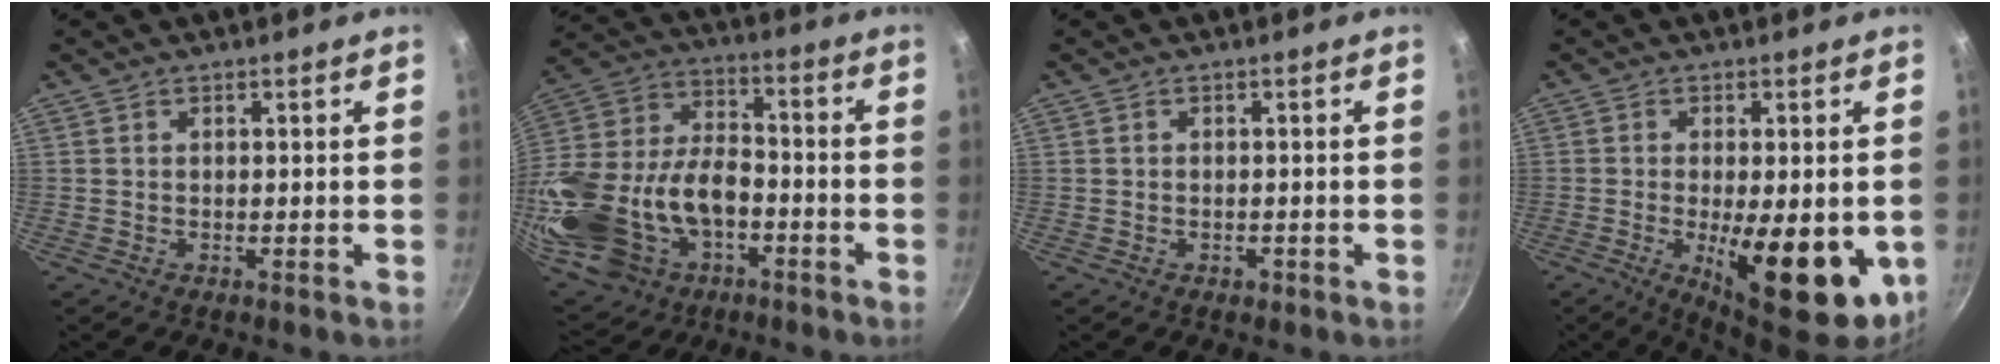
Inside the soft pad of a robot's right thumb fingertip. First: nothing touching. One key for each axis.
{"total": 30.7, "fx": -8.6, "fy": 20.6, "fz": 21.1, "tx": -0.536, "ty": 0.021, "tz": -0.146}
{"total": 1.0, "fx": -0.5, "fy": 0.7, "fz": 0.4, "tx": -0.003, "ty": 0.002, "tz": -0.008}
{"total": 18.4, "fx": -4.5, "fy": 7.0, "fz": 16.5, "tx": -0.202, "ty": -0.025, "tz": -0.043}